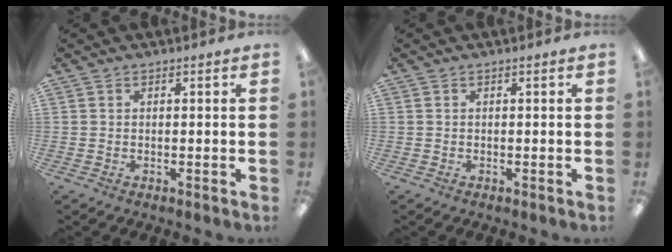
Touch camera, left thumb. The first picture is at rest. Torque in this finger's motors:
{"motor_torque": [0.00, 0.00, 0.12, -0.11, 0.00]}